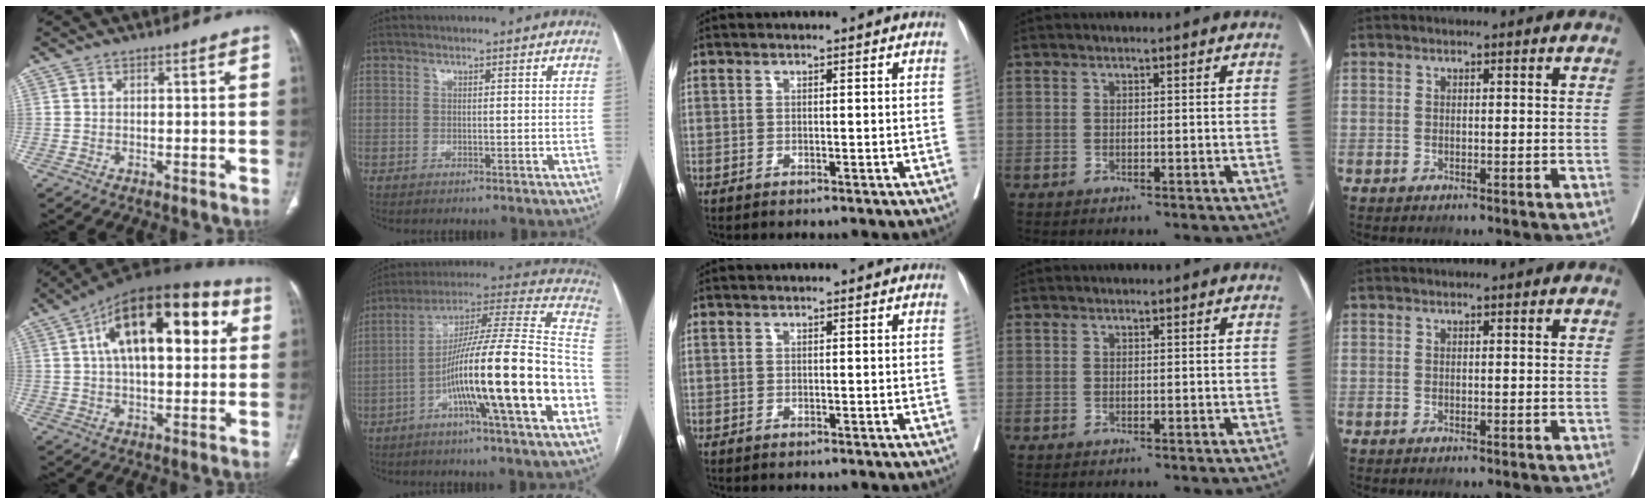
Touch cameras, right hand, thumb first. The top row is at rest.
{"thumb": {"total": 22.9, "force": [6.3, 10.9, 19.1], "torque": [-0.276, 0.028, 0.089]}, "index": {"total": 23.1, "force": [-7.7, 0.4, 21.8], "torque": [-0.323, 0.001, -0.134]}}